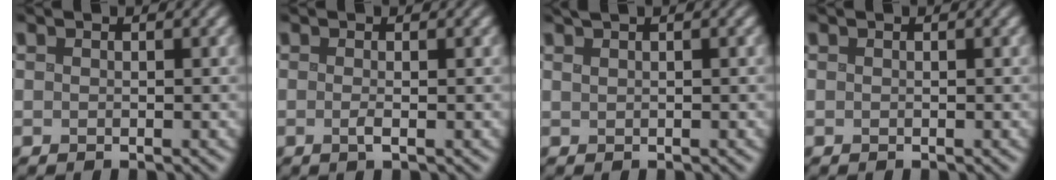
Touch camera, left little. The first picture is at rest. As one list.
[{"total": 1.3, "force": [-0.2, 0.3, 1.2], "torque": [-0.020, -0.003, -0.006]}, {"total": 2.0, "force": [1.4, 0.6, 1.3], "torque": [-0.022, 0.002, 0.020]}, {"total": 0.0}]